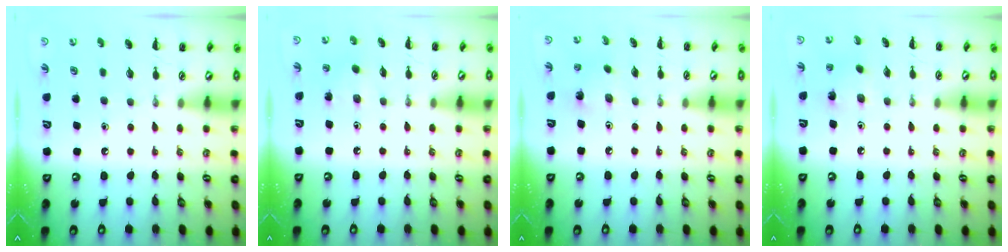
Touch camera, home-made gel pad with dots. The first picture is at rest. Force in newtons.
{"total": 2.6, "press": 2.5, "slide": 0.7}
{"total": 1.5, "press": 1.4, "slide": 0.4}
{"total": 2.3, "press": 2.1, "slide": 0.8}